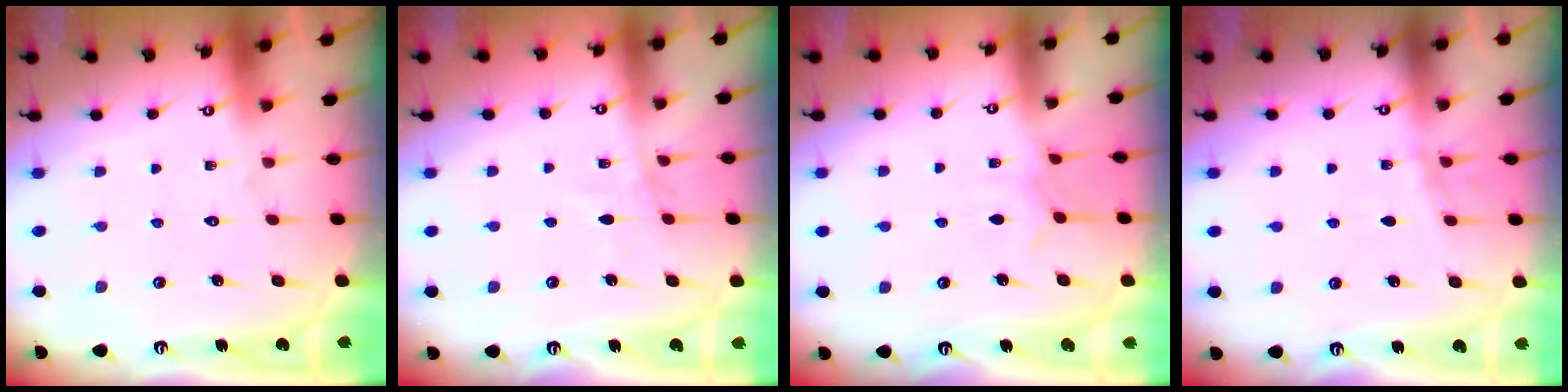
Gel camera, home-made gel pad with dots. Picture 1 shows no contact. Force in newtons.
{"total": 2.3, "press": 2.3, "slide": 0.3}
{"total": 3.6, "press": 3.5, "slide": 0.4}
{"total": 3.1, "press": 3.1, "slide": 0.4}